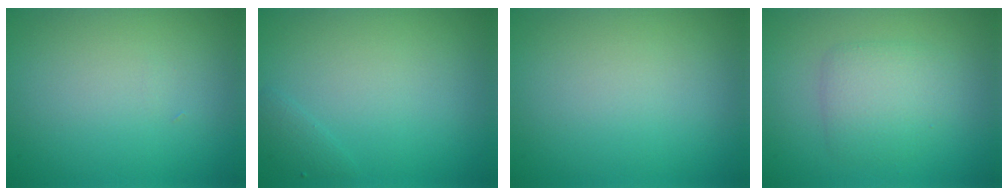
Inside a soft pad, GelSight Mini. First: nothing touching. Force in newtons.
{"total": 0.8, "press": 0.8, "slide": 0.1}
{"total": 0.0}
{"total": 2.8, "press": 2.8, "slide": 0.1}